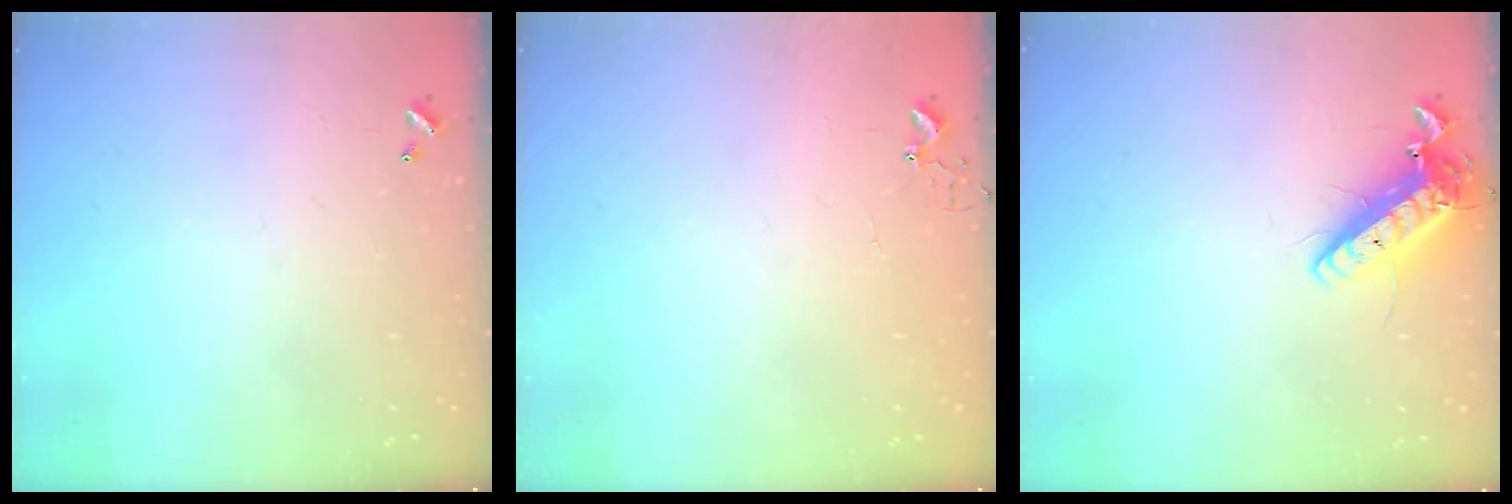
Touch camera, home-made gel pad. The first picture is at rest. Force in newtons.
{"total": 4.2, "press": 4.2, "slide": 0.4}
{"total": 14.3, "press": 14.1, "slide": 2.6}